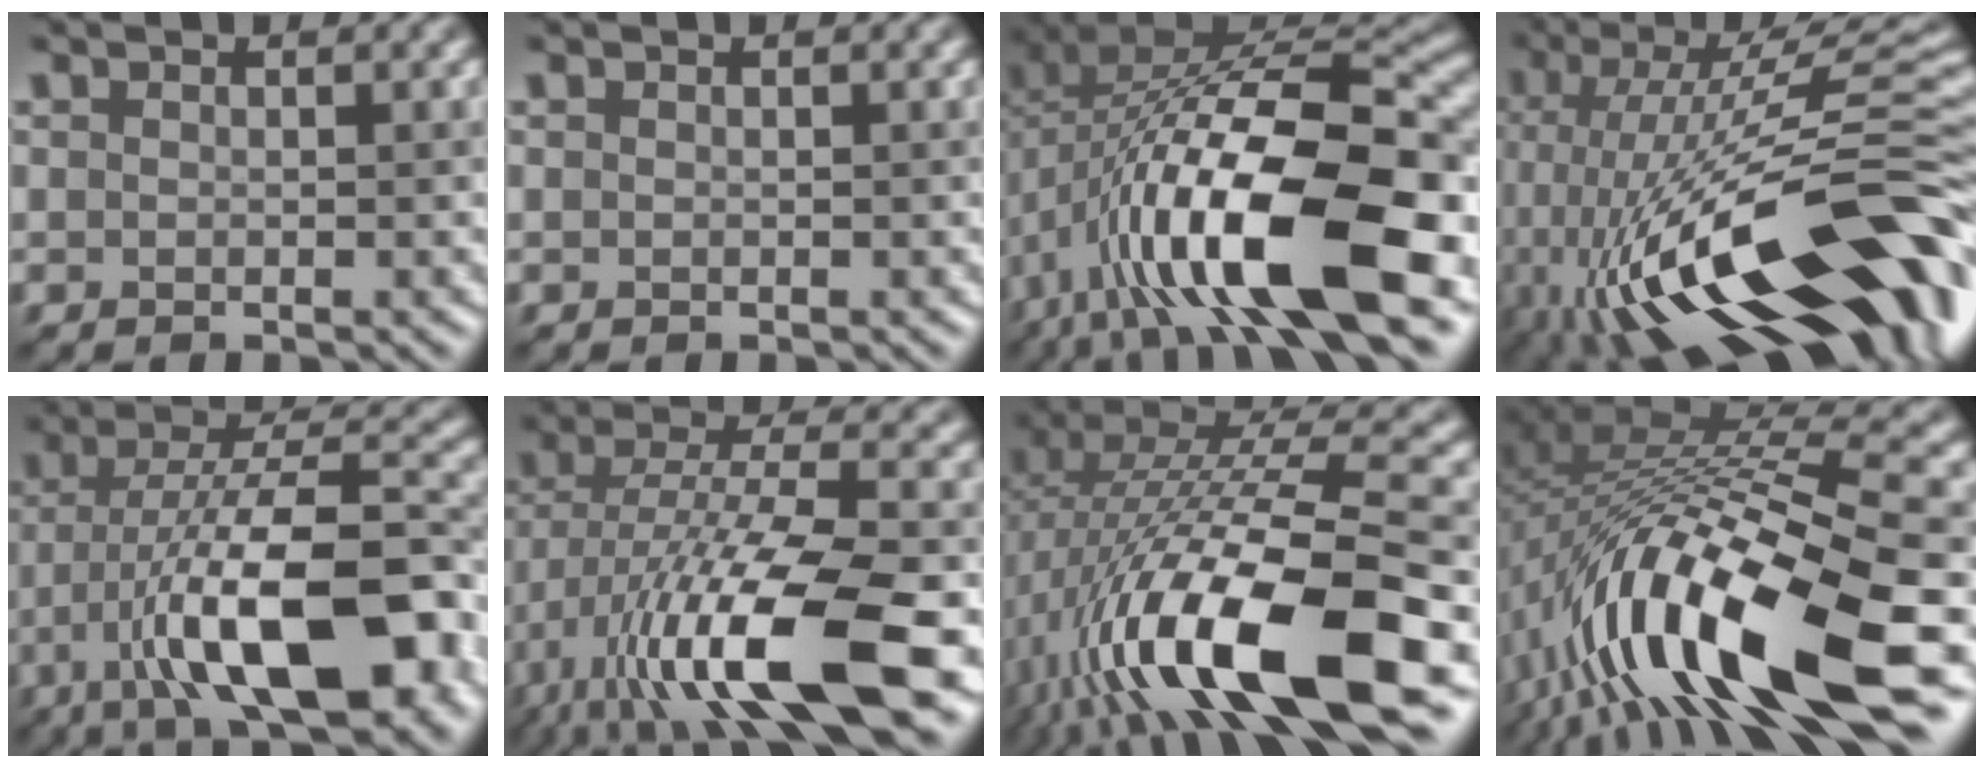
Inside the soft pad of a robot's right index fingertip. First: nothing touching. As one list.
[{"total": 0.0}, {"total": 17.4, "force": [-4.5, 7.3, 15.1], "torque": [-0.252, 0.011, -0.082]}, {"total": 18.4, "force": [-5.4, 6.9, 16.2], "torque": [-0.251, 0.020, -0.092]}, {"total": 13.9, "force": [-5.4, 4.9, 11.8], "torque": [-0.188, 0.007, -0.089]}, {"total": 13.6, "force": [-5.4, 4.2, 11.7], "torque": [-0.217, -0.008, -0.099]}, {"total": 14.6, "force": [-4.3, 5.0, 13.0], "torque": [-0.237, 0.001, -0.072]}, {"total": 16.3, "force": [-5.5, 4.7, 14.6], "torque": [-0.270, 0.012, -0.089]}]